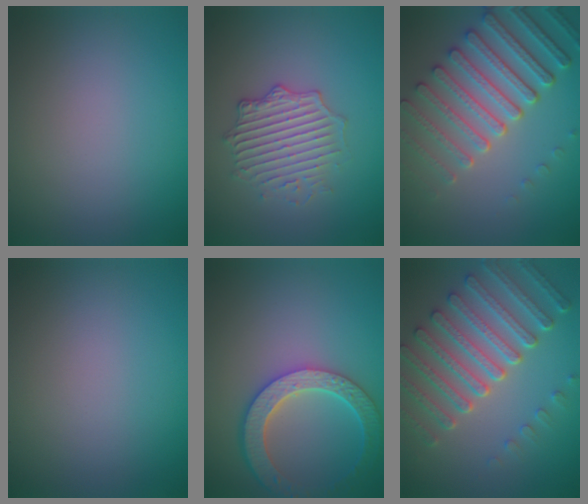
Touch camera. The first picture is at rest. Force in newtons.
{"total": 3.7, "press": 3.4, "slide": 1.6}
{"total": 7.2, "press": 5.6, "slide": 4.6}
{"total": 0.0}
{"total": 5.7, "press": 4.6, "slide": 3.4}
{"total": 7.2, "press": 5.4, "slide": 4.7}